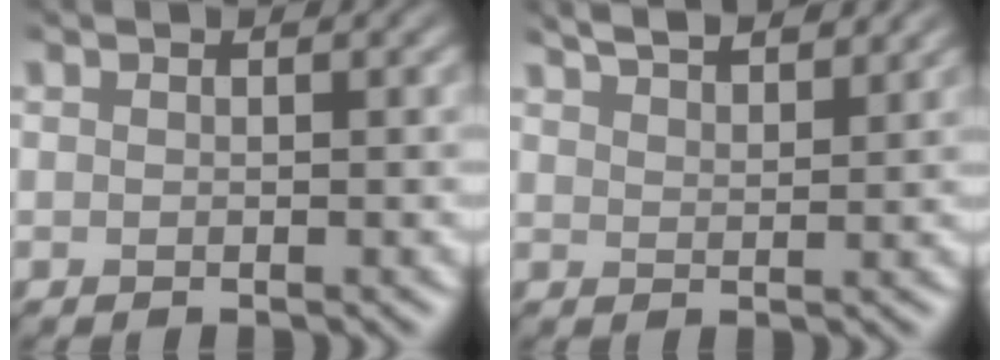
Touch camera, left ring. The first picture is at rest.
{"total": 5.4, "force": [4.4, 1.4, 2.7], "torque": [-0.025, 0.023, 0.043]}